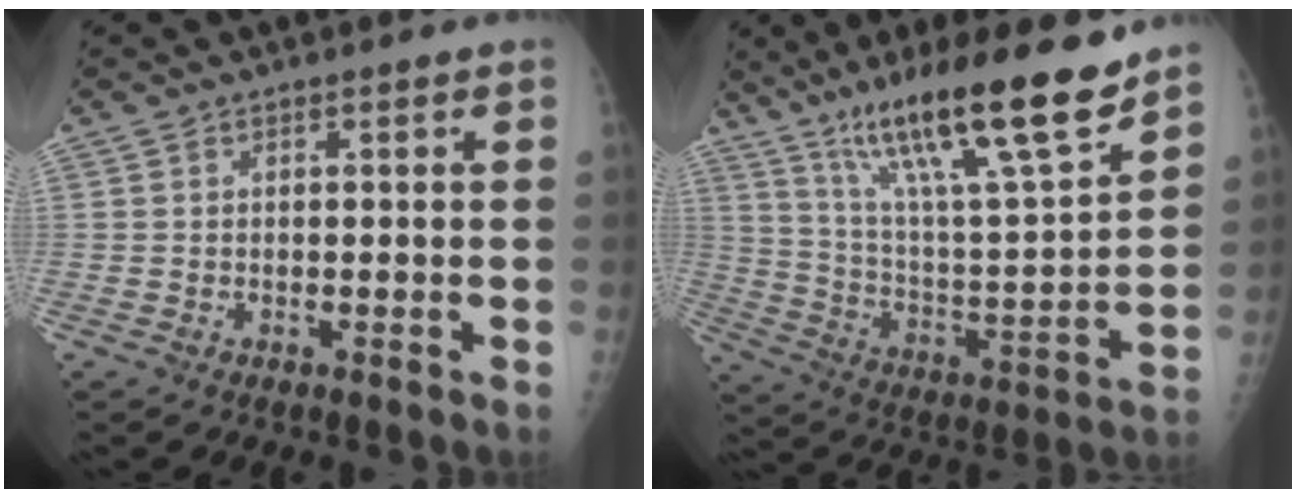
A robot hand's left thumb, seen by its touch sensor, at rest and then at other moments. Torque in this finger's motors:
{"motor_torque": [1.11, 0.49, 1.46, -1.31, 0.22]}